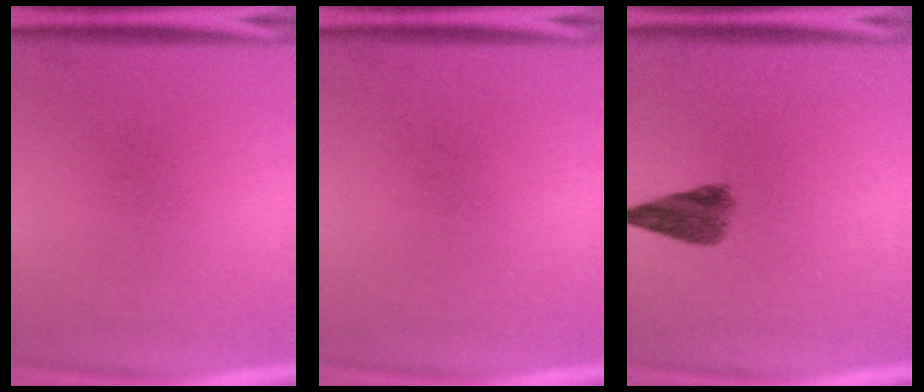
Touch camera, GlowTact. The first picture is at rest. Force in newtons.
{"total": 0.0}
{"total": 4.7}